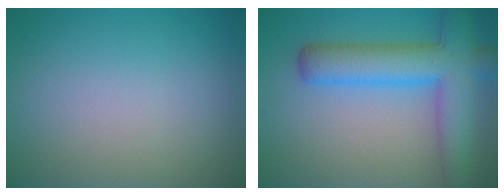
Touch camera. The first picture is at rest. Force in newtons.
{"total": 7.5, "press": 7.4, "slide": 0.3}